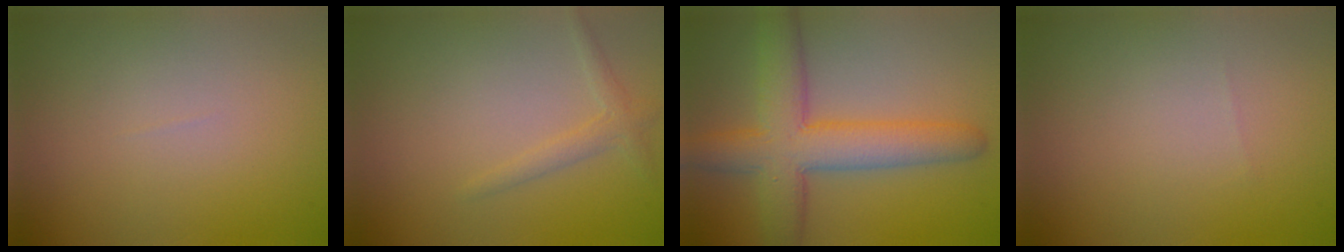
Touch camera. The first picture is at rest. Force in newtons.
{"total": 1.5, "press": 1.5, "slide": 0.1}
{"total": 7.7, "press": 7.7, "slide": 0.2}
{"total": 0.0}